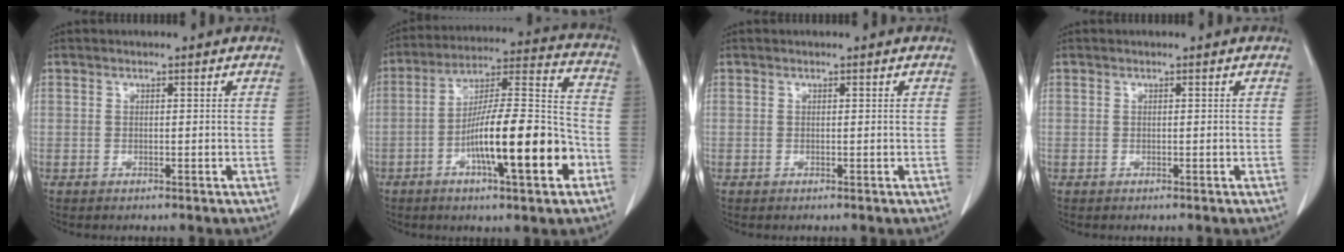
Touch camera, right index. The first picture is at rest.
{"total": 17.6, "force": [-6.3, 2.3, 16.2], "torque": [-0.270, 0.005, -0.100]}
{"total": 0.0}
{"total": 0.0}